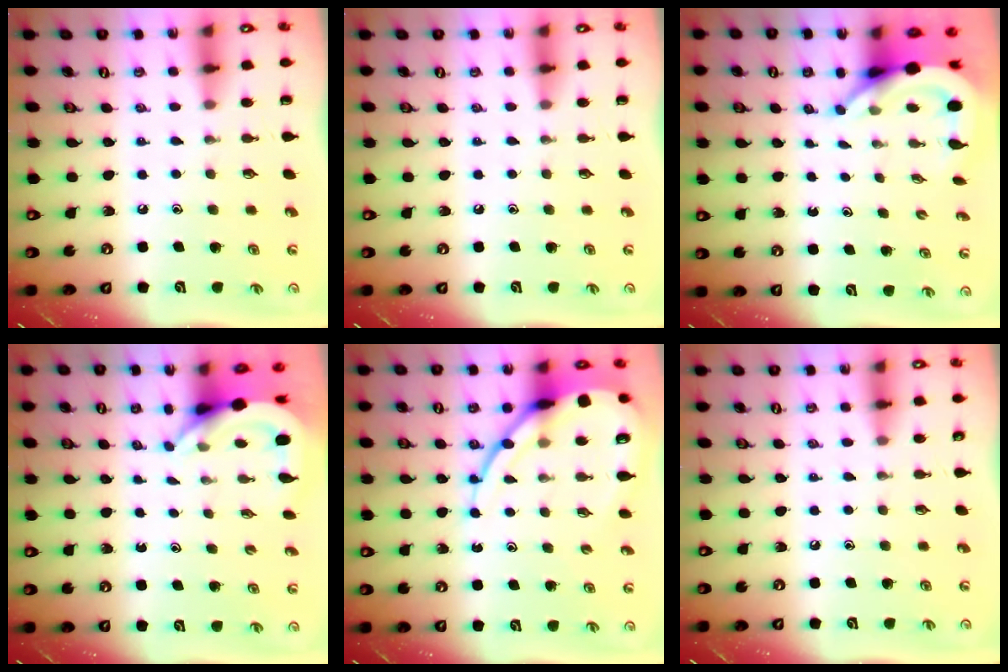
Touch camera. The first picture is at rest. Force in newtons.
{"total": 0.0}
{"total": 7.0, "press": 6.9, "slide": 1.0}
{"total": 4.6, "press": 4.6, "slide": 0.3}
{"total": 14.7, "press": 14.6, "slide": 1.6}
{"total": 3.6, "press": 3.6, "slide": 0.6}